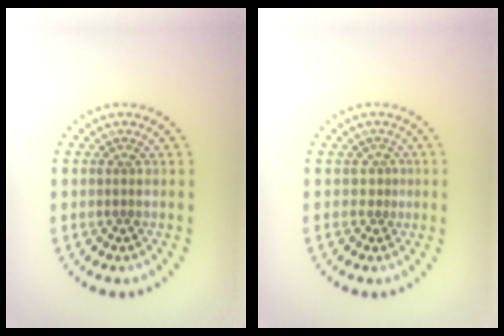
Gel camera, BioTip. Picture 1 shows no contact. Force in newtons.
{"total": 0.8, "press": 0.3, "slide": 0.8}